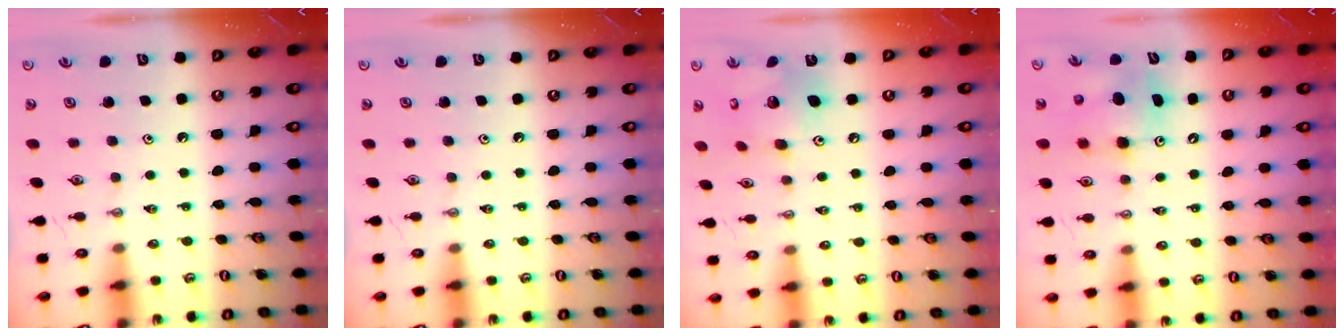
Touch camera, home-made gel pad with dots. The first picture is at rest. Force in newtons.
{"total": 0.0}
{"total": 12.9, "press": 12.8, "slide": 0.9}
{"total": 8.8, "press": 8.5, "slide": 2.3}